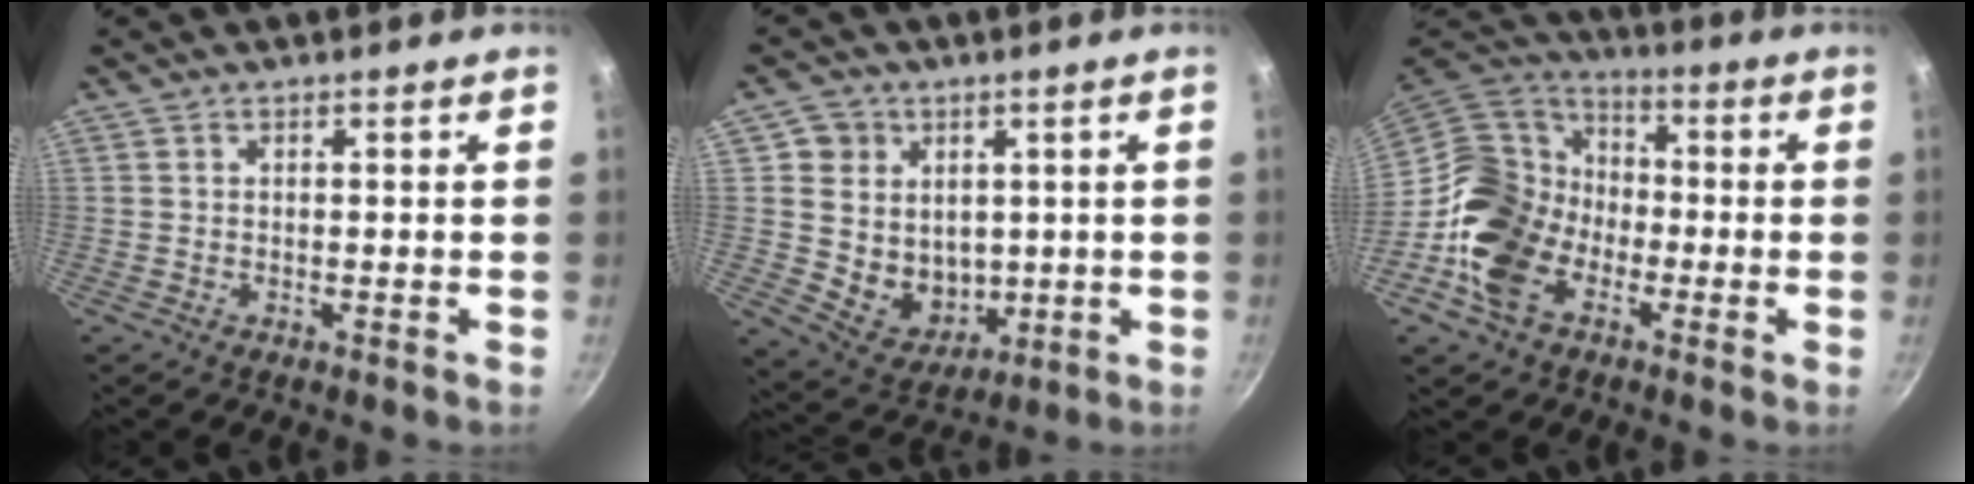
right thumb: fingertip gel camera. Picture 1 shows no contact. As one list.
[{"total": 10.7, "force": [2.2, 9.8, 3.8], "torque": [-0.030, -0.017, 0.052]}, {"total": 17.6, "force": [-5.0, 13.4, 10.3], "torque": [-0.163, 0.049, -0.110]}]